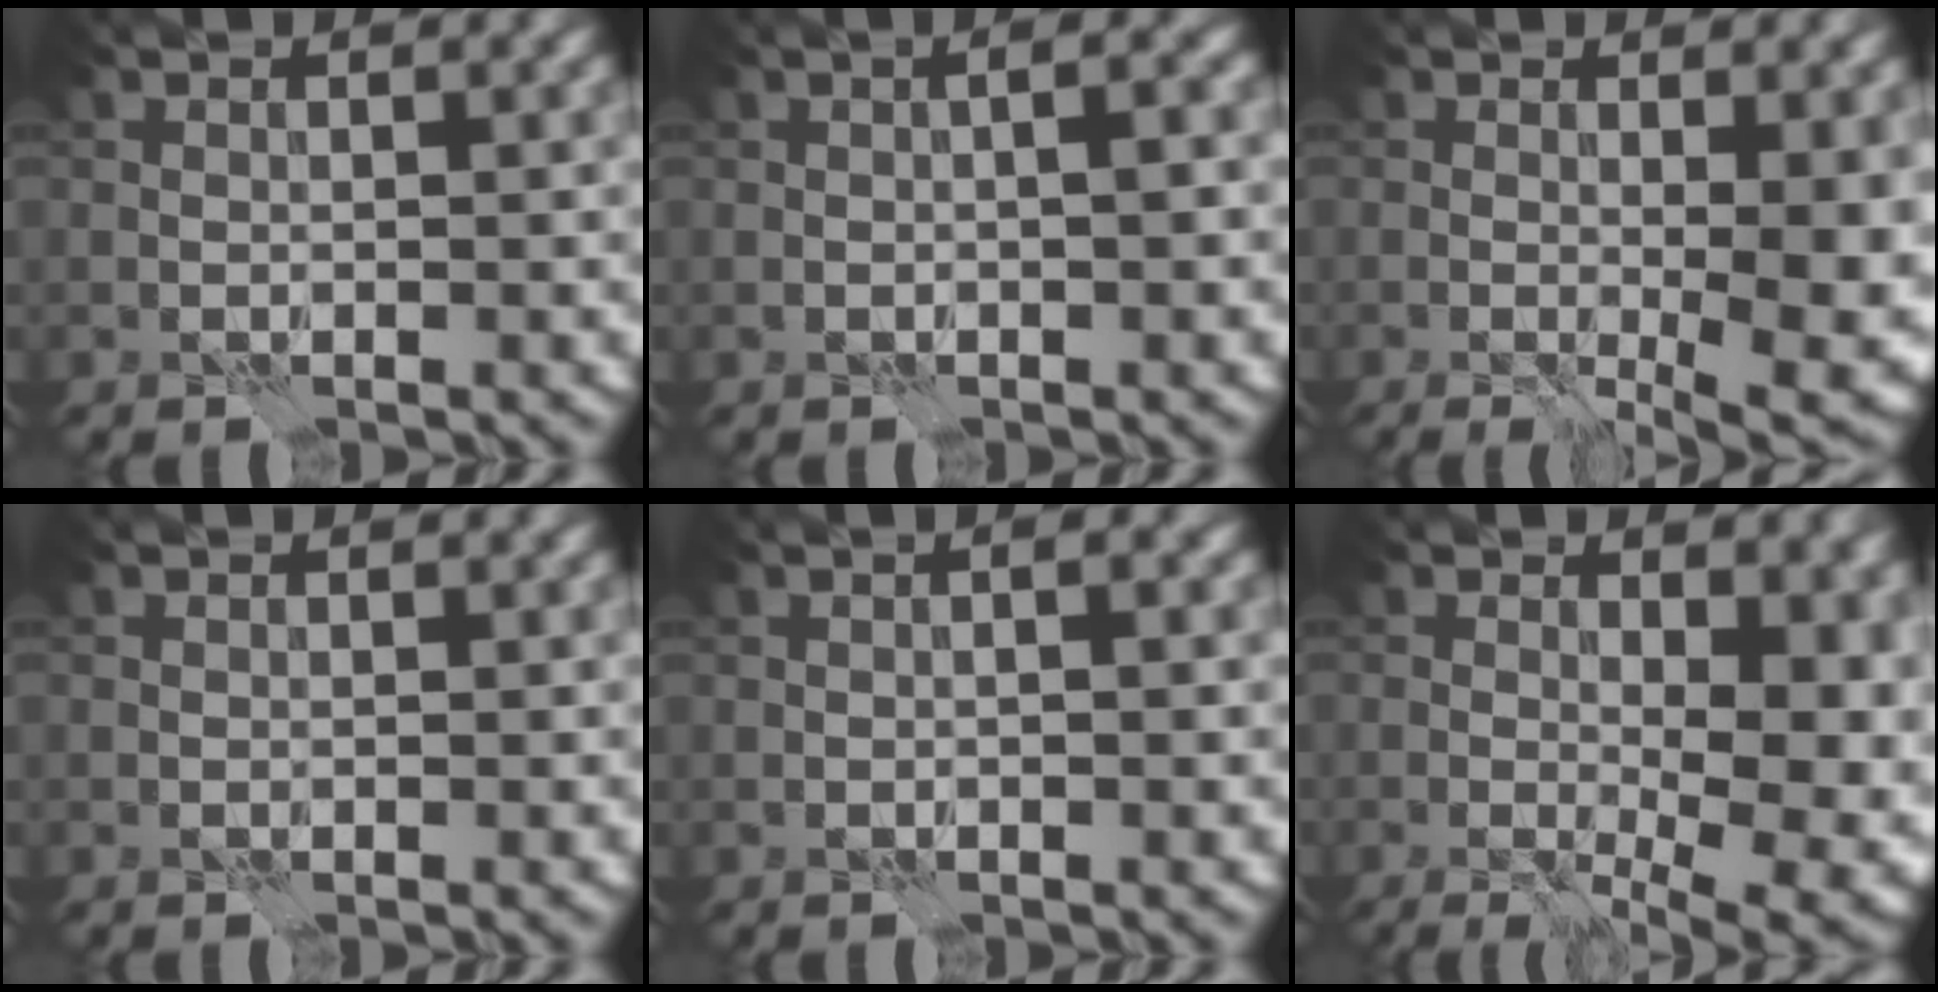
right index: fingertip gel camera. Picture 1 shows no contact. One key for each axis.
{"total": 3.5, "fx": 0.4, "fy": 1.3, "fz": 3.2, "tx": -0.010, "ty": 0.019, "tz": -0.012}
{"total": 8.1, "fx": 0.0, "fy": 2.7, "fz": 7.7, "tx": -0.074, "ty": -0.016, "tz": 0.006}
{"total": 0.0}
{"total": 2.3, "fx": 0.4, "fy": 0.7, "fz": 2.1, "tx": -0.008, "ty": 0.004, "tz": -0.005}
{"total": 12.3, "fx": 0.0, "fy": 5.7, "fz": 10.9, "tx": -0.082, "ty": 0.001, "tz": 0.013}